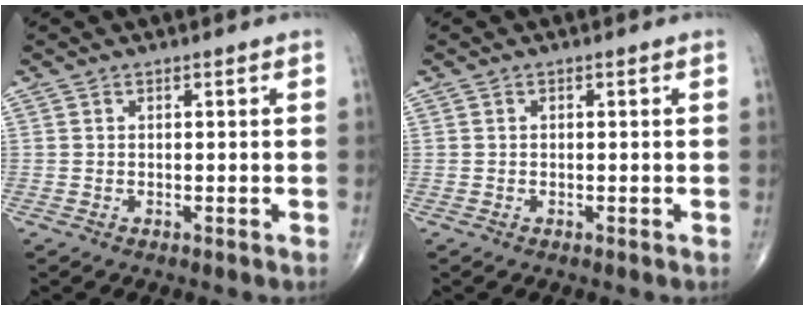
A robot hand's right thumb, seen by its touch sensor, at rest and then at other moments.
{"total": 0.0}